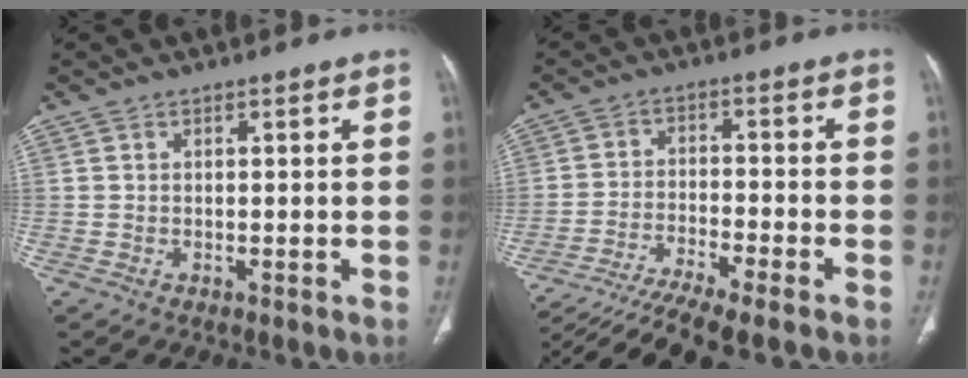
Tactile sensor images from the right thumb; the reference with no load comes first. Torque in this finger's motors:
{"motor_torque": [3.56, 0.38, 0.96, -1.81, 0.20]}